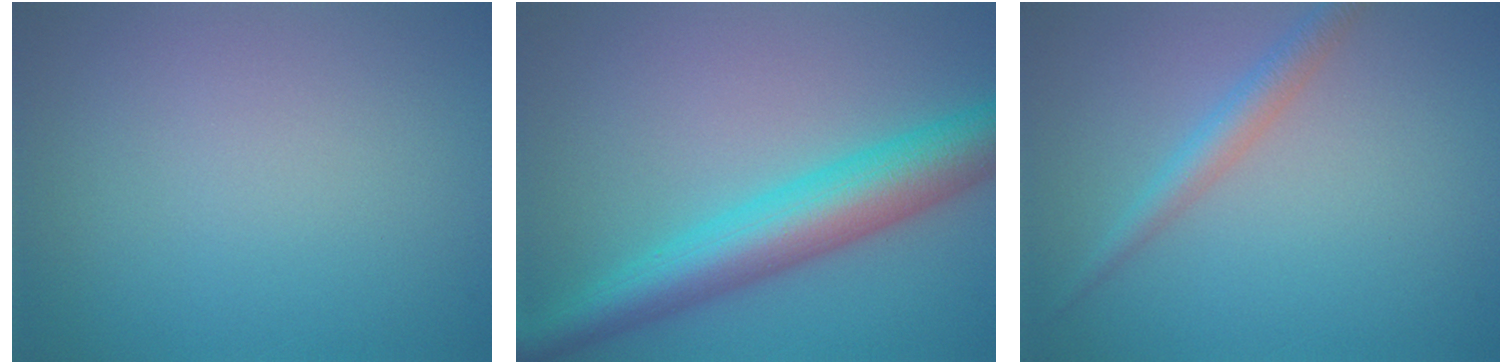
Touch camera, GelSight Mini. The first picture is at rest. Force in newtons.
{"total": 7.4, "press": 7.4, "slide": 0.1}
{"total": 2.2, "press": 2.2, "slide": 0.1}